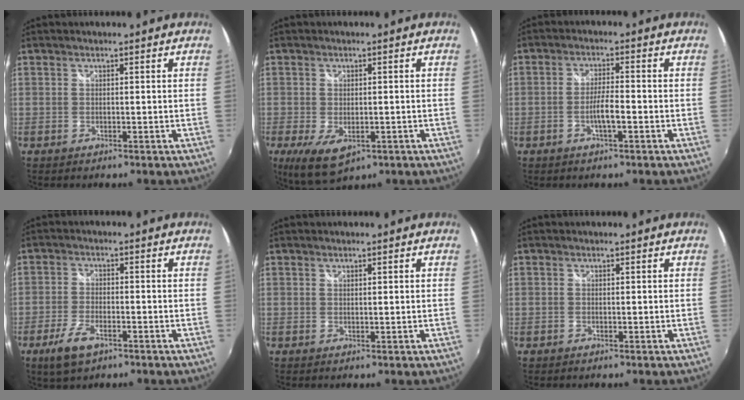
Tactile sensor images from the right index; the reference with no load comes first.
{"total": 7.8, "force": [-3.2, 4.2, 5.7], "torque": [-0.119, -0.031, -0.049]}
{"total": 4.0, "force": [-1.6, 0.4, 3.6], "torque": [-0.073, 0.001, -0.029]}
{"total": 6.7, "force": [-3.9, 2.8, 4.6], "torque": [-0.114, -0.012, -0.072]}
{"total": 0.6, "force": [0.5, 0.2, 0.3], "torque": [-0.004, 0.001, 0.009]}
{"total": 0.6, "force": [-0.2, 0.5, 0.0], "torque": [0.000, -0.001, -0.005]}